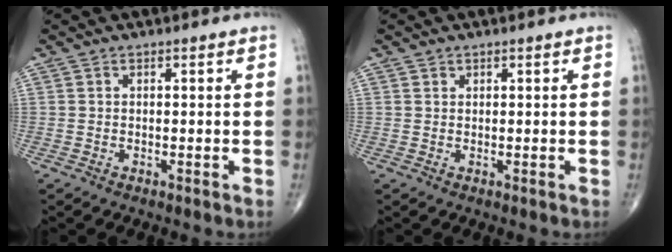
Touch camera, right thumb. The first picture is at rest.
{"total": 0.5, "force": [0.4, 0.4, 0.0], "torque": [0.002, -0.002, 0.005]}